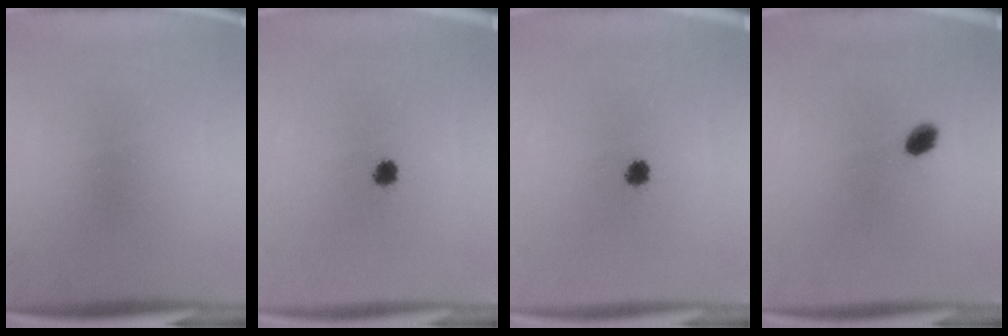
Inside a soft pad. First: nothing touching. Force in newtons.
{"total": 2.4}
{"total": 2.4}
{"total": 2.9}